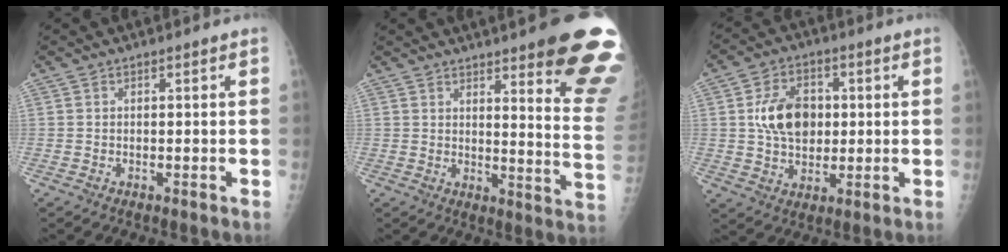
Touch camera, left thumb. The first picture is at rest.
{"total": 19.5, "force": [12.9, 2.6, 14.4], "torque": [-0.155, -0.079, 0.153]}
{"total": 10.9, "force": [1.2, 7.9, 7.4], "torque": [-0.100, 0.000, 0.024]}